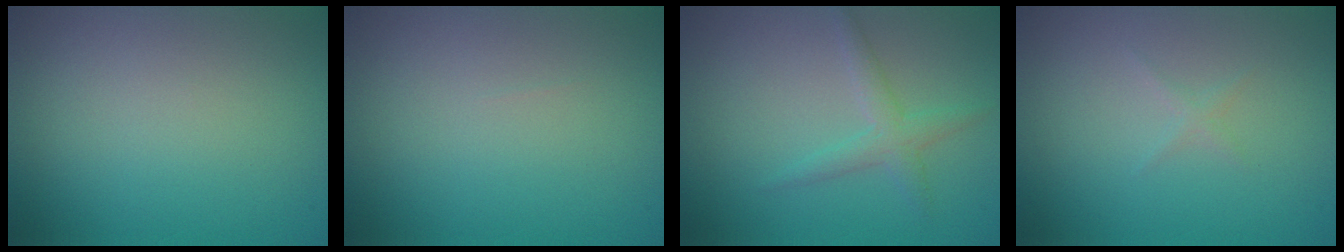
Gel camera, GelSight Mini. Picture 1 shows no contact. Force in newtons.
{"total": 0.0}
{"total": 1.9, "press": 1.9, "slide": 0.1}
{"total": 0.5, "press": 0.5, "slide": 0.0}